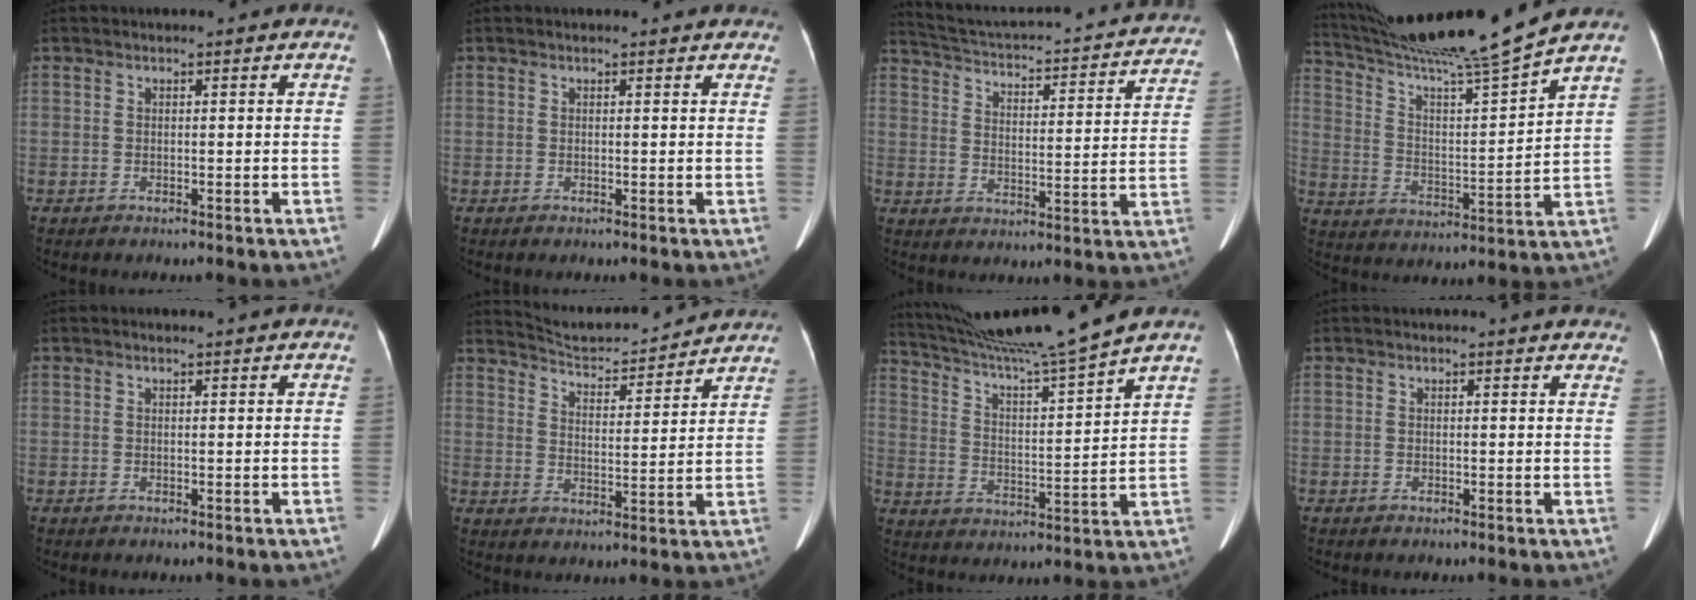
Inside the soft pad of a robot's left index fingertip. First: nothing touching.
{"total": 3.9, "force": [3.6, 0.8, 1.3], "torque": [-0.017, 0.019, 0.032]}
{"total": 24.3, "force": [21.9, 4.2, 9.8], "torque": [-0.158, -0.026, 0.277]}
{"total": 17.2, "force": [15.2, -3.1, 7.4], "torque": [-0.134, -0.031, 0.252]}
{"total": 1.1, "force": [1.0, -0.1, 0.5], "torque": [-0.009, 0.008, 0.019]}
{"total": 12.7, "force": [12.3, 1.0, 2.7], "torque": [-0.050, 0.006, 0.182]}
{"total": 16.4, "force": [14.6, -3.1, 6.8], "torque": [-0.123, -0.028, 0.239]}
{"total": 8.3, "force": [7.7, 1.5, 2.5], "torque": [-0.015, 0.006, 0.066]}